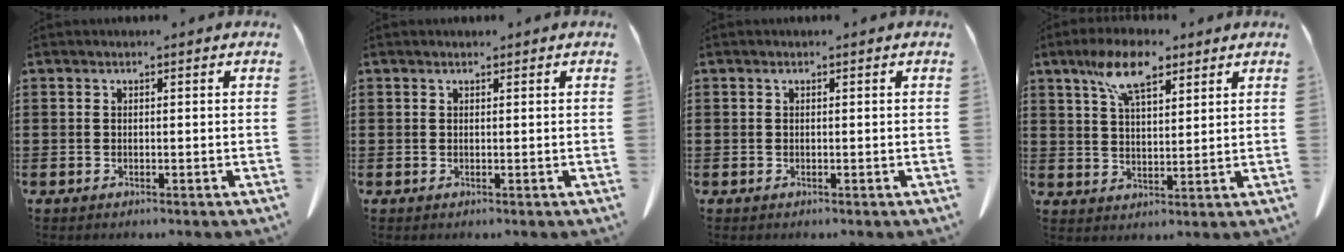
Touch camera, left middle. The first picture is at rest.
{"total": 0.5, "force": [0.4, 0.1, 0.3], "torque": [-0.007, -0.002, 0.010]}
{"total": 0.0}
{"total": 8.9, "force": [5.8, 3.2, 5.9], "torque": [-0.122, -0.004, 0.104]}